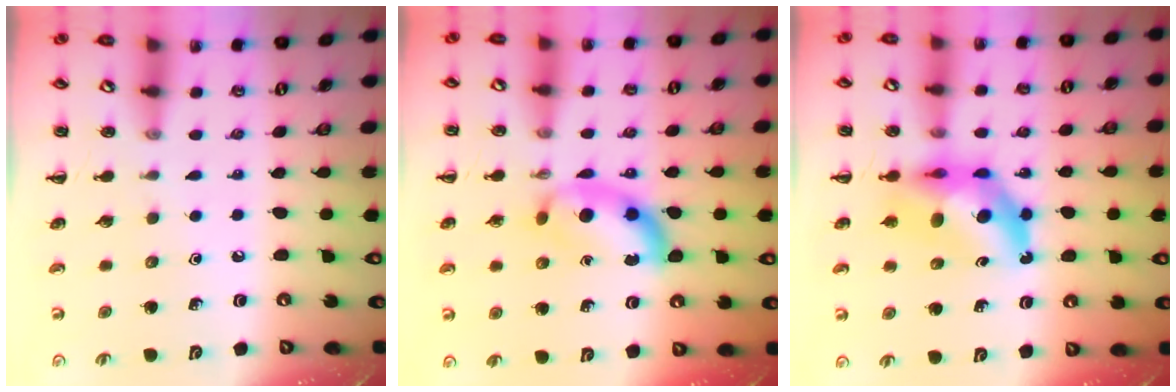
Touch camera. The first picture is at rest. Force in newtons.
{"total": 9.5, "press": 9.5, "slide": 0.7}
{"total": 9.2, "press": 8.6, "slide": 3.1}